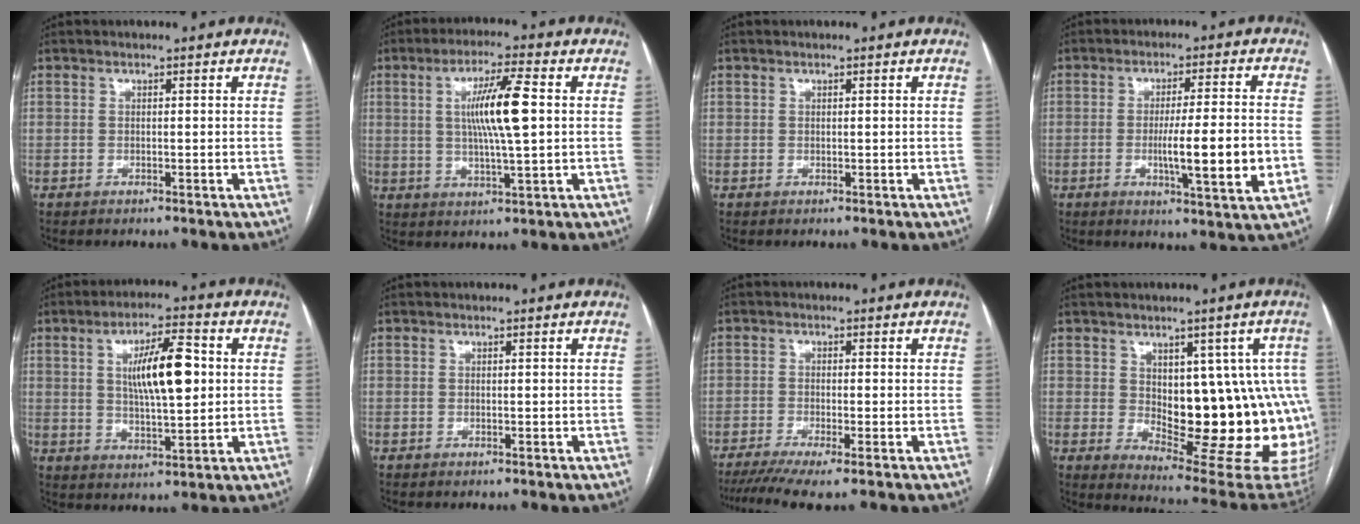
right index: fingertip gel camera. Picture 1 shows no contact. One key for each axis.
{"total": 9.5, "fx": 1.4, "fy": 0.6, "fz": 9.4, "tx": -0.172, "ty": 0.001, "tz": 0.025}
{"total": 0.0}
{"total": 10.9, "fx": -2.2, "fy": 0.3, "fz": 10.6, "tx": -0.165, "ty": -0.014, "tz": -0.037}
{"total": 10.7, "fx": 2.0, "fy": 2.6, "fz": 10.1, "tx": -0.177, "ty": 0.008, "tz": 0.035}
{"total": 0.0}
{"total": 6.2, "fx": -4.5, "fy": 0.1, "fz": 4.3, "tx": -0.072, "ty": -0.012, "tz": -0.076}
{"total": 18.0, "fx": 0.5, "fy": 8.0, "fz": 16.2, "tx": -0.144, "ty": 0.010, "tz": 0.029}